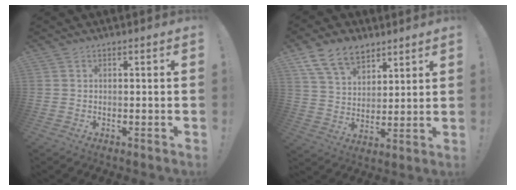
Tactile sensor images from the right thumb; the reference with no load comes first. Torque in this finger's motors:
{"motor_torque": [-0.49, 0.97, 0.56, 0.39, 0.11]}